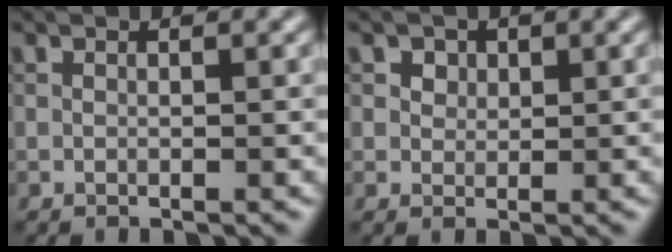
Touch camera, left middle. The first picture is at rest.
{"total": 2.5, "force": [1.4, 1.8, 0.9], "torque": [-0.016, 0.005, 0.019]}